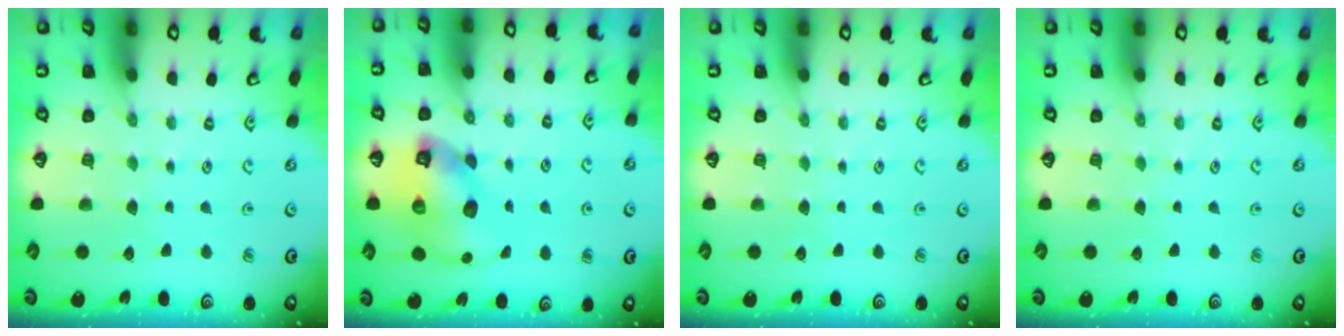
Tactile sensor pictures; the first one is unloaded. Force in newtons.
{"total": 12.5, "press": 12.3, "slide": 2.1}
{"total": 0.0}
{"total": 0.0}